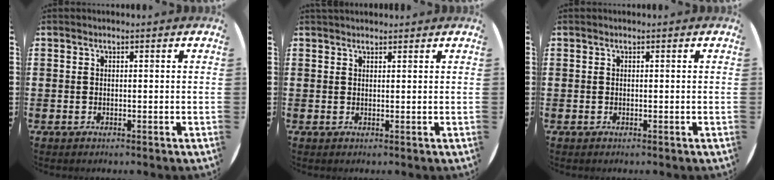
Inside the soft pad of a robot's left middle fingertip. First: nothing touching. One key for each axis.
{"total": 0.9, "fx": 0.9, "fy": 0.2, "fz": 0.0, "tx": 0.007, "ty": -0.002, "tz": 0.015}
{"total": 0.0}